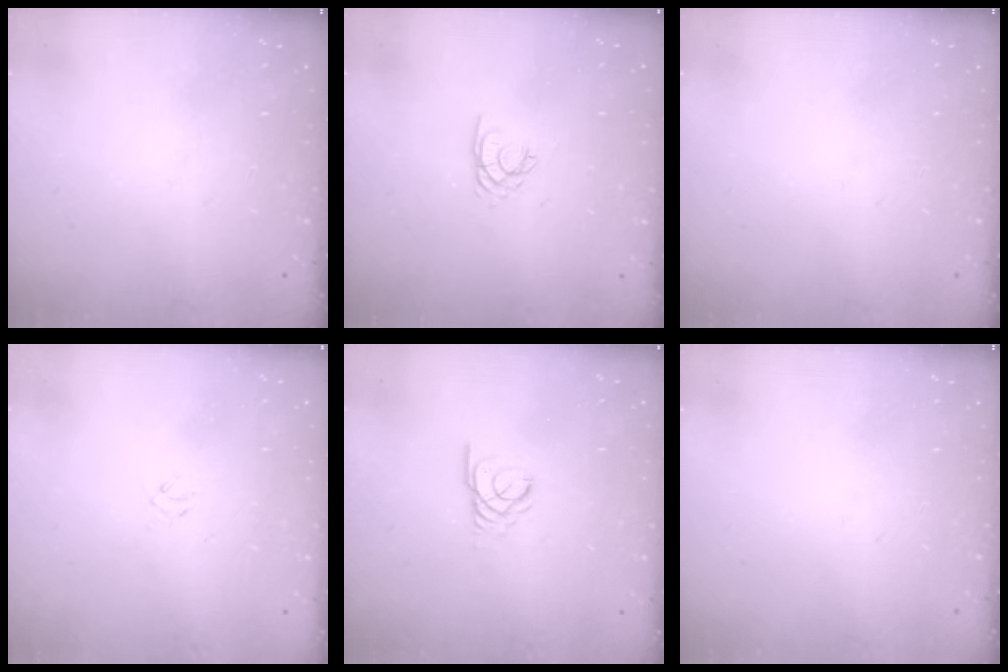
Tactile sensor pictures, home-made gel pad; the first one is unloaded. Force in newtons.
{"total": 1.8, "press": 1.8, "slide": 0.2}
{"total": 0.0}
{"total": 1.3, "press": 1.2, "slide": 0.5}
{"total": 2.4, "press": 2.4, "slide": 0.1}
{"total": 0.0}